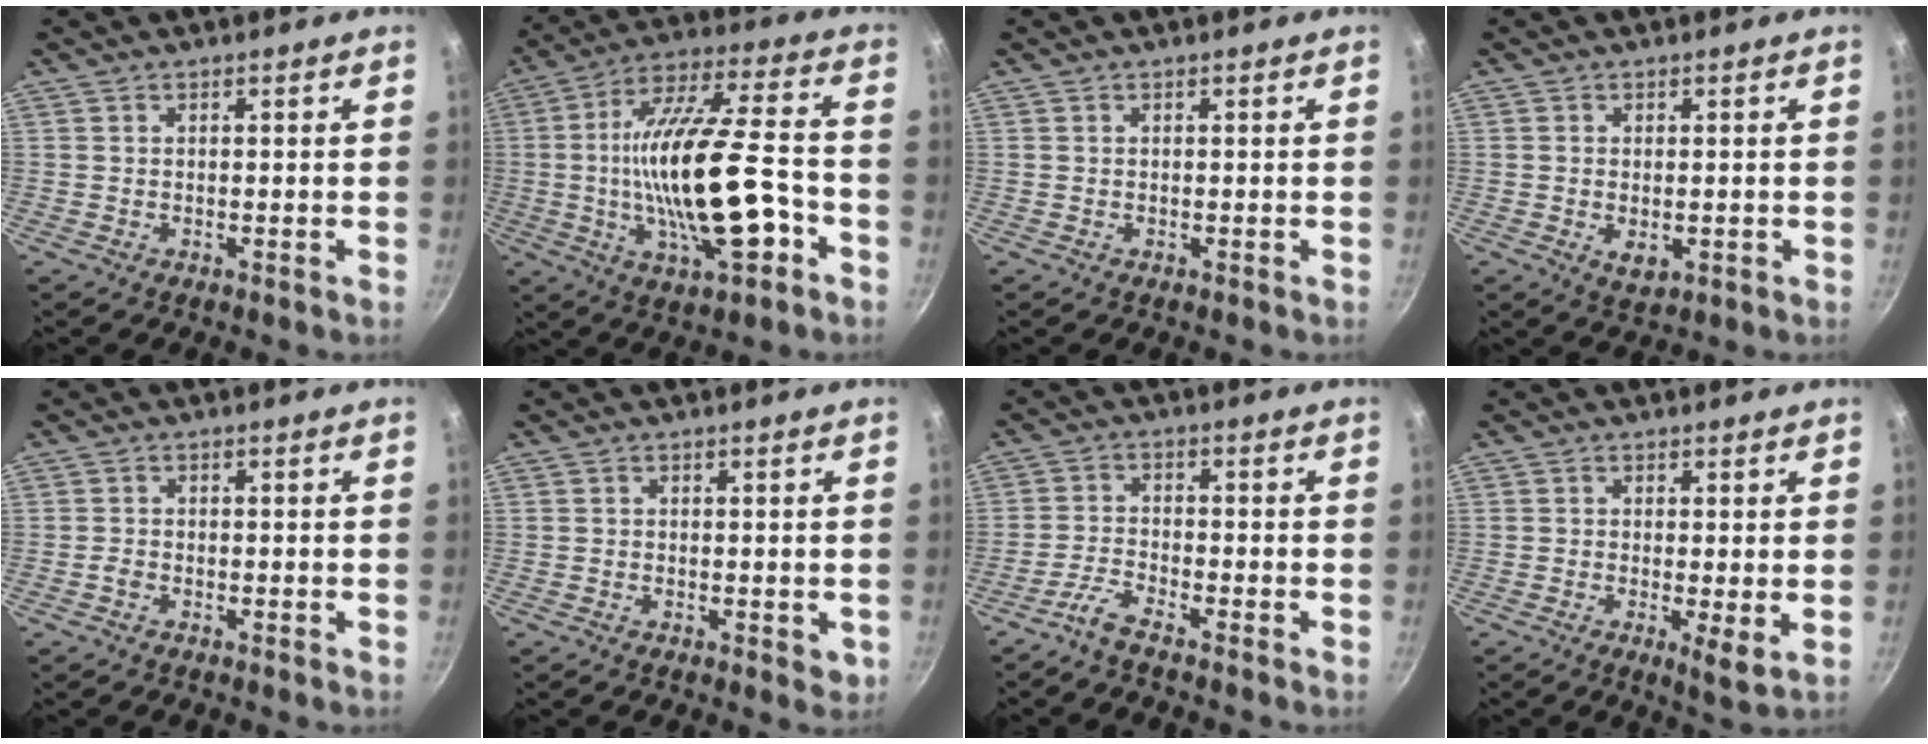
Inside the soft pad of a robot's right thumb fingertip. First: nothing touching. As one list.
[{"total": 21.9, "force": [-5.0, 7.5, 20.0], "torque": [-0.347, 0.027, -0.083]}, {"total": 0.0}, {"total": 3.4, "force": [-0.6, 2.1, 2.6], "torque": [-0.042, -0.010, -0.004]}, {"total": 1.0, "force": [-0.8, 0.6, 0.4], "torque": [-0.013, 0.005, -0.019]}, {"total": 2.4, "force": [-0.5, 1.5, 1.7], "torque": [-0.021, -0.005, -0.007]}, {"total": 3.5, "force": [-3.0, 0.3, 1.7], "torque": [-0.050, 0.021, -0.071]}, {"total": 4.4, "force": [-0.3, 1.2, 4.2], "torque": [-0.066, -0.019, -0.004]}]